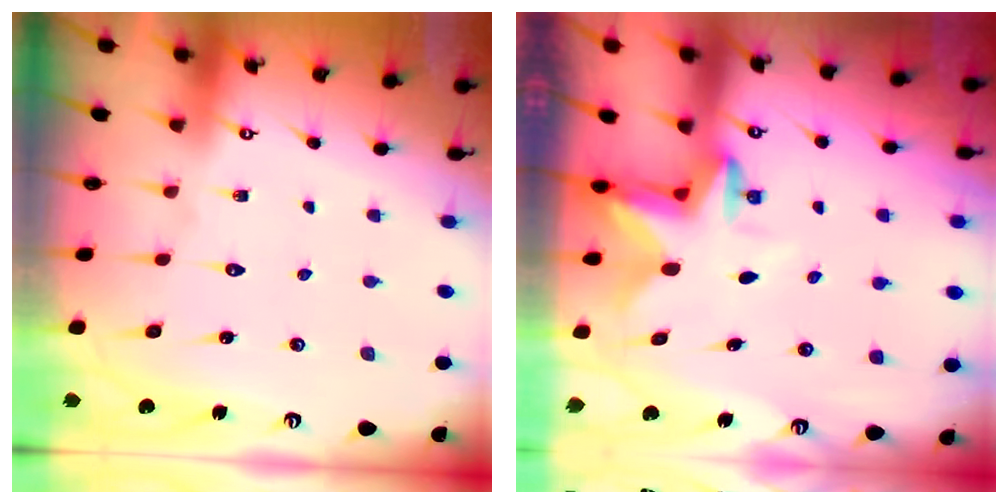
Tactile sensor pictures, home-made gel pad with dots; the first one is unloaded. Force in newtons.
{"total": 2.7, "press": 2.7, "slide": 0.5}